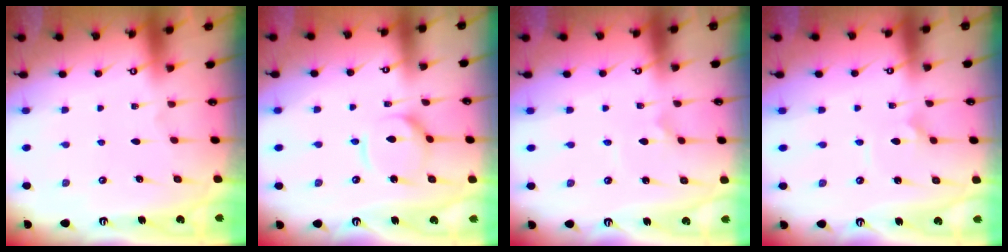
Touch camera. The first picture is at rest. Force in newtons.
{"total": 8.3, "press": 8.2, "slide": 0.9}
{"total": 2.1, "press": 2.1, "slide": 0.1}
{"total": 2.6, "press": 2.6, "slide": 0.2}